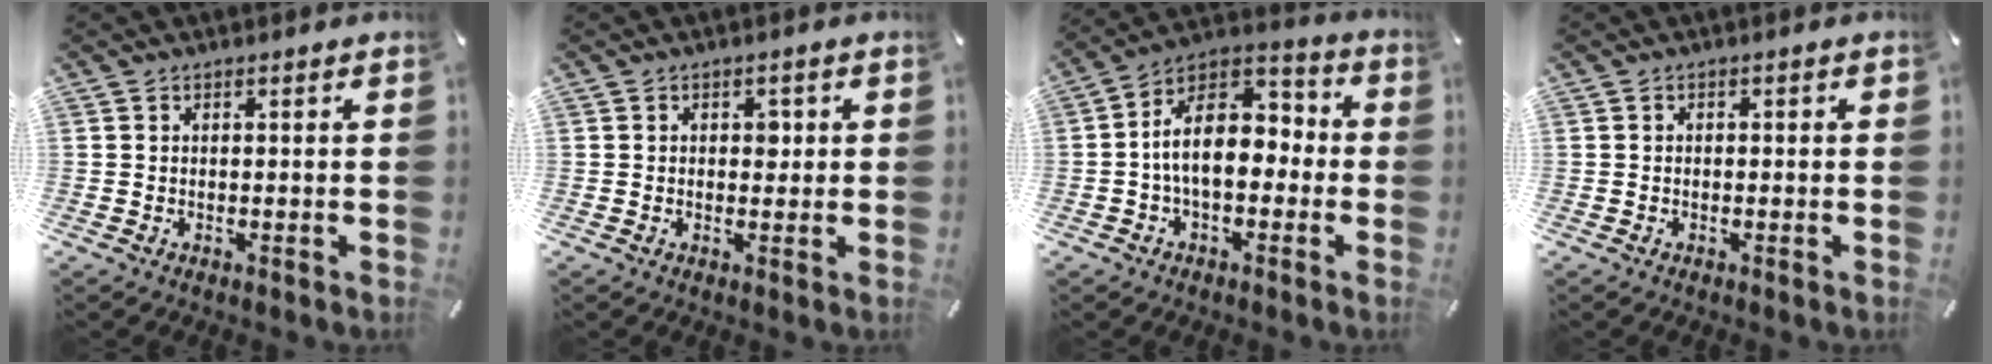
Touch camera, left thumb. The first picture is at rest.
{"total": 2.4, "force": [0.4, 1.8, 1.6], "torque": [-0.009, -0.002, -0.002]}
{"total": 13.3, "force": [-1.6, 8.5, 10.1], "torque": [-0.183, 0.012, -0.031]}
{"total": 0.7, "force": [-0.3, 0.4, 0.4], "torque": [-0.009, 0.001, -0.007]}